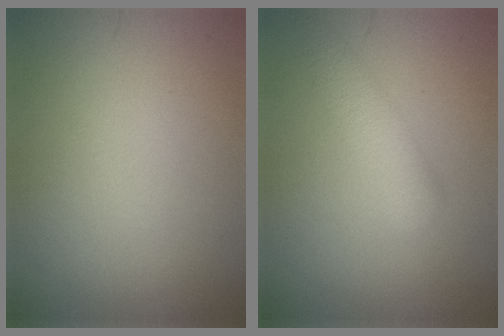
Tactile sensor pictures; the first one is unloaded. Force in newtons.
{"total": 2.6, "press": 2.6, "slide": 0.1}